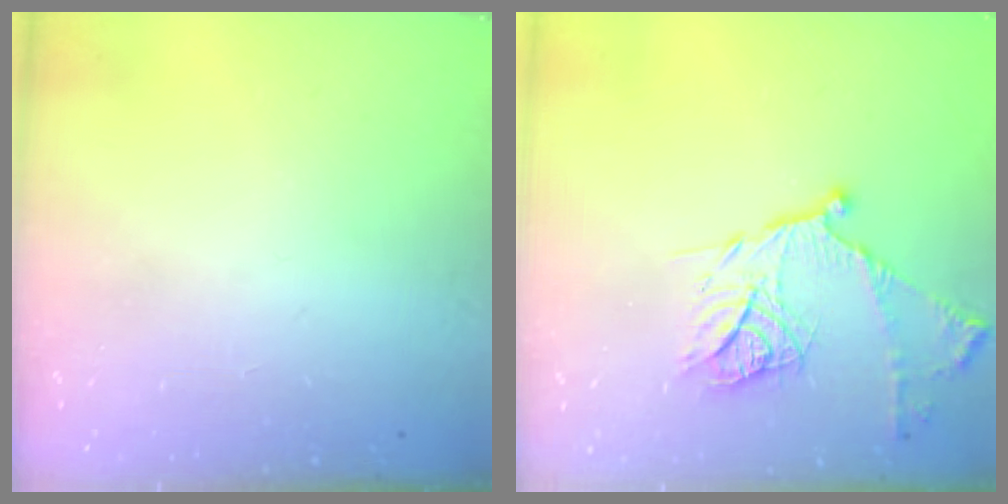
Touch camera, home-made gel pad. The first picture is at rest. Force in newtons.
{"total": 15.0, "press": 14.9, "slide": 1.2}